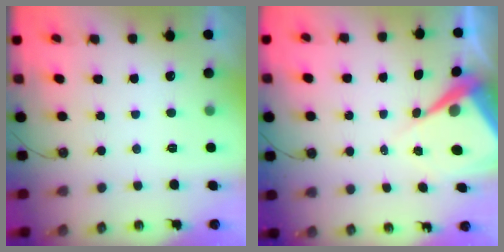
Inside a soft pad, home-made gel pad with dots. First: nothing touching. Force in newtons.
{"total": 8.2, "press": 8.2, "slide": 0.7}